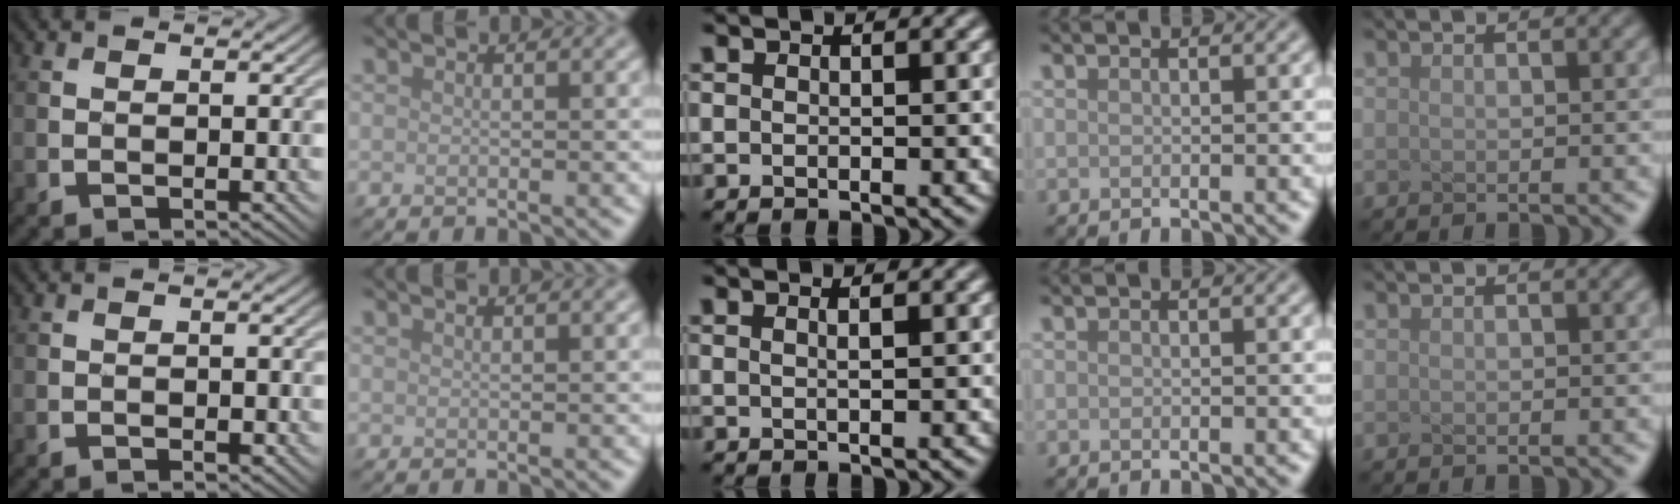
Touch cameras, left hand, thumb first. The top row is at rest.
{"thumb": {"total": 1.4, "force": [-0.5, 0.5, 1.2], "torque": [-0.018, 0.002, -0.009]}, "index": {"total": 0.7, "force": [0.5, 0.1, 0.4], "torque": [-0.006, 0.001, 0.009]}, "middle": {"total": 1.0, "force": [0.3, 0.4, 0.8], "torque": [-0.007, 0.003, 0.000]}}